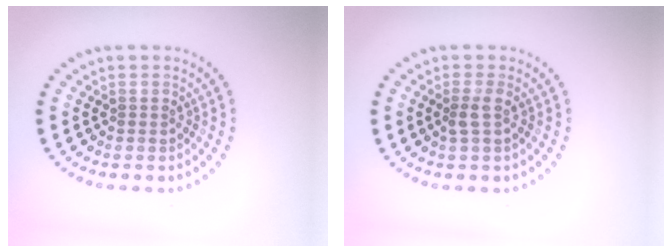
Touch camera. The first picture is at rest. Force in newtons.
{"total": 1.4, "press": 1.1, "slide": 0.8}